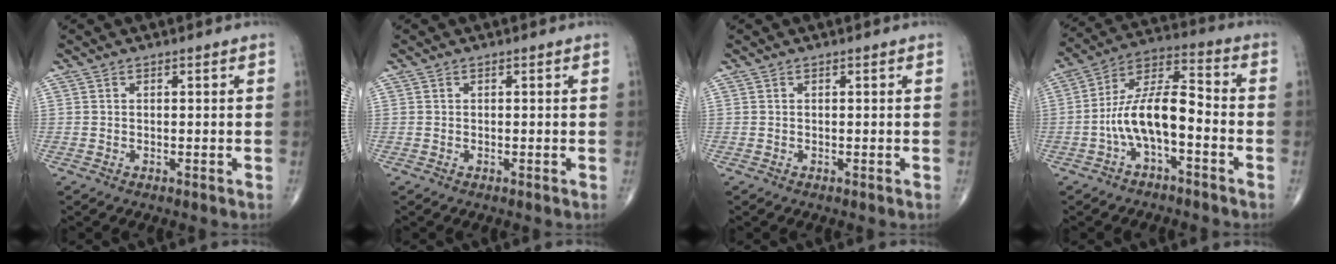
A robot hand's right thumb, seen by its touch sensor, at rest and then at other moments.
{"total": 0.0}
{"total": 0.0}
{"total": 11.9, "force": [-3.5, 4.8, 10.3], "torque": [-0.192, 0.055, -0.070]}